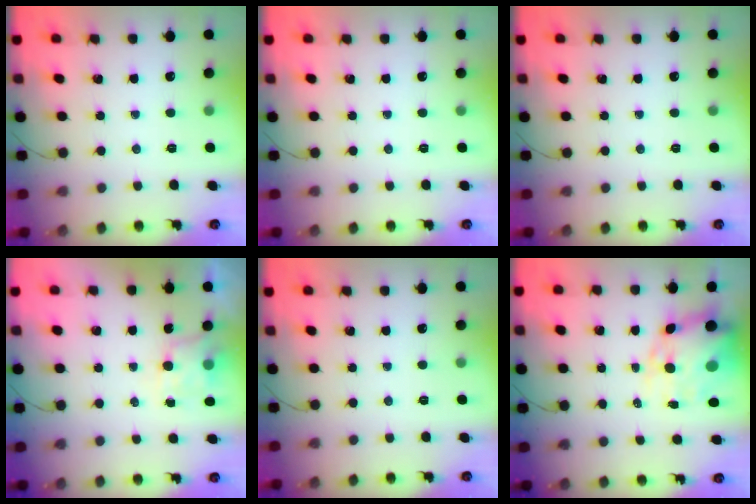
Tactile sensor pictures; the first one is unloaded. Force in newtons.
{"total": 0.0}
{"total": 0.0}
{"total": 4.9, "press": 4.9, "slide": 0.6}
{"total": 0.0}
{"total": 12.9, "press": 12.4, "slide": 3.8}